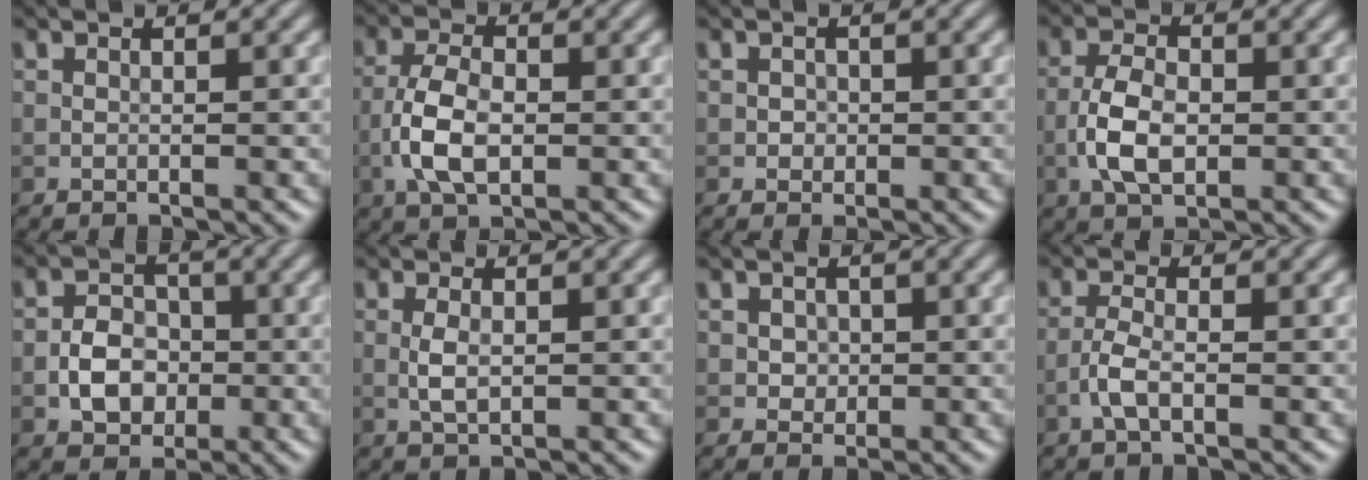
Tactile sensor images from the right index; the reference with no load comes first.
{"total": 4.6, "force": [-1.2, 2.4, 3.8], "torque": [-0.080, 0.001, -0.027]}
{"total": 0.8, "force": [0.0, 0.8, 0.2], "torque": [0.002, -0.002, -0.002]}
{"total": 4.4, "force": [-1.0, 2.4, 3.6], "torque": [-0.074, 0.002, -0.024]}
{"total": 3.8, "force": [-1.0, 2.9, 2.1], "torque": [-0.032, 0.004, -0.020]}
{"total": 1.8, "force": [-0.1, 0.7, 1.6], "torque": [-0.036, 0.000, -0.001]}
{"total": 1.3, "force": [0.1, 1.2, 0.5], "torque": [-0.007, -0.002, 0.003]}
{"total": 2.3, "force": [-1.0, 0.7, 1.9], "torque": [-0.044, 0.003, -0.025]}